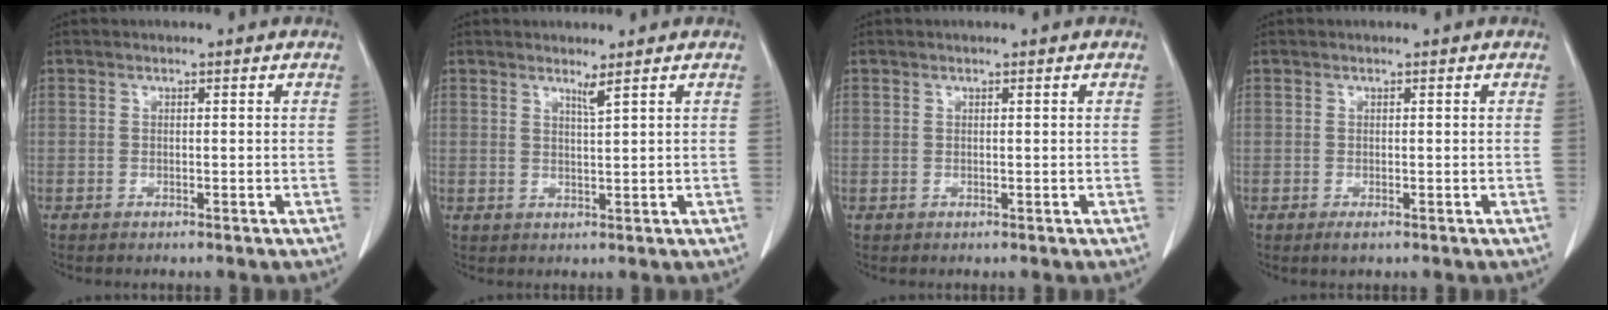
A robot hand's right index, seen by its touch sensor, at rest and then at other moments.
{"total": 1.6, "force": [1.2, -0.6, 0.8], "torque": [-0.020, -0.014, 0.024]}
{"total": 0.0}
{"total": 0.9, "force": [-0.3, 0.1, 0.8], "torque": [-0.014, -0.003, 0.000]}